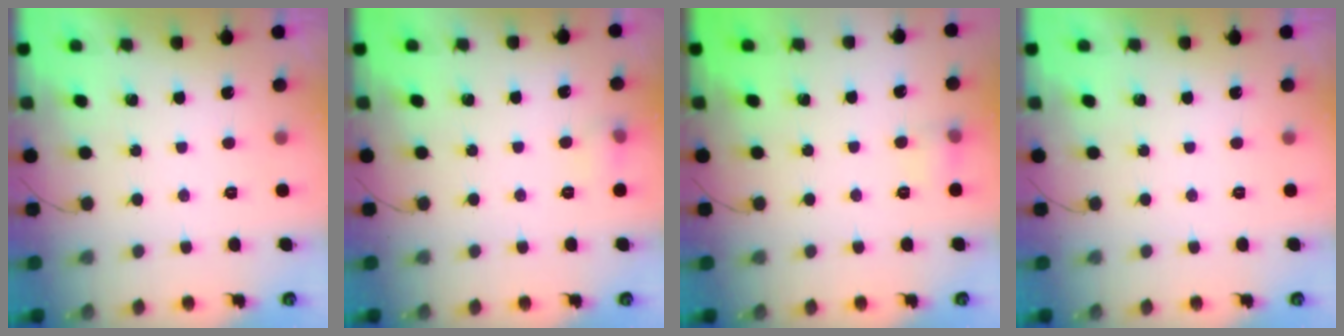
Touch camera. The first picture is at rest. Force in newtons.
{"total": 5.5, "press": 5.2, "slide": 1.6}
{"total": 6.9, "press": 6.8, "slide": 1.3}
{"total": 0.0}